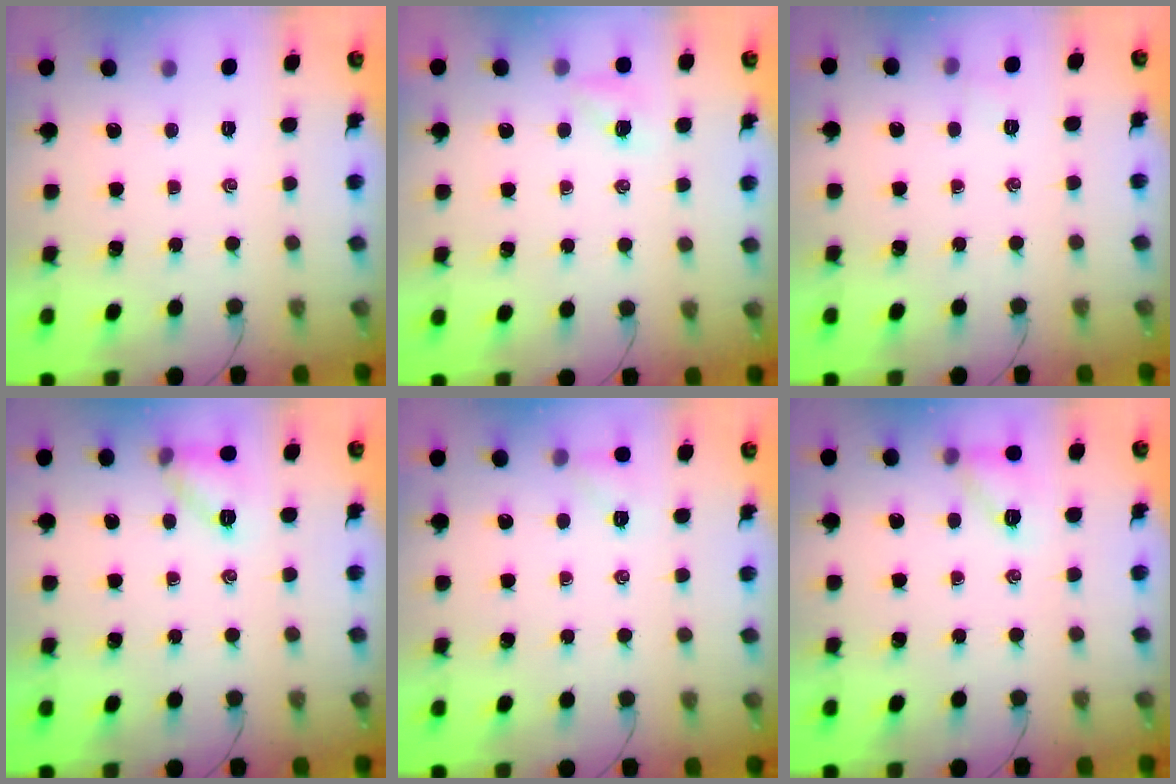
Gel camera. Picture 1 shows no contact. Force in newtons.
{"total": 4.8, "press": 4.6, "slide": 1.3}
{"total": 3.2, "press": 3.1, "slide": 1.0}
{"total": 8.3, "press": 8.2, "slide": 1.2}
{"total": 5.9, "press": 5.6, "slide": 1.7}
{"total": 8.7, "press": 8.7, "slide": 0.9}